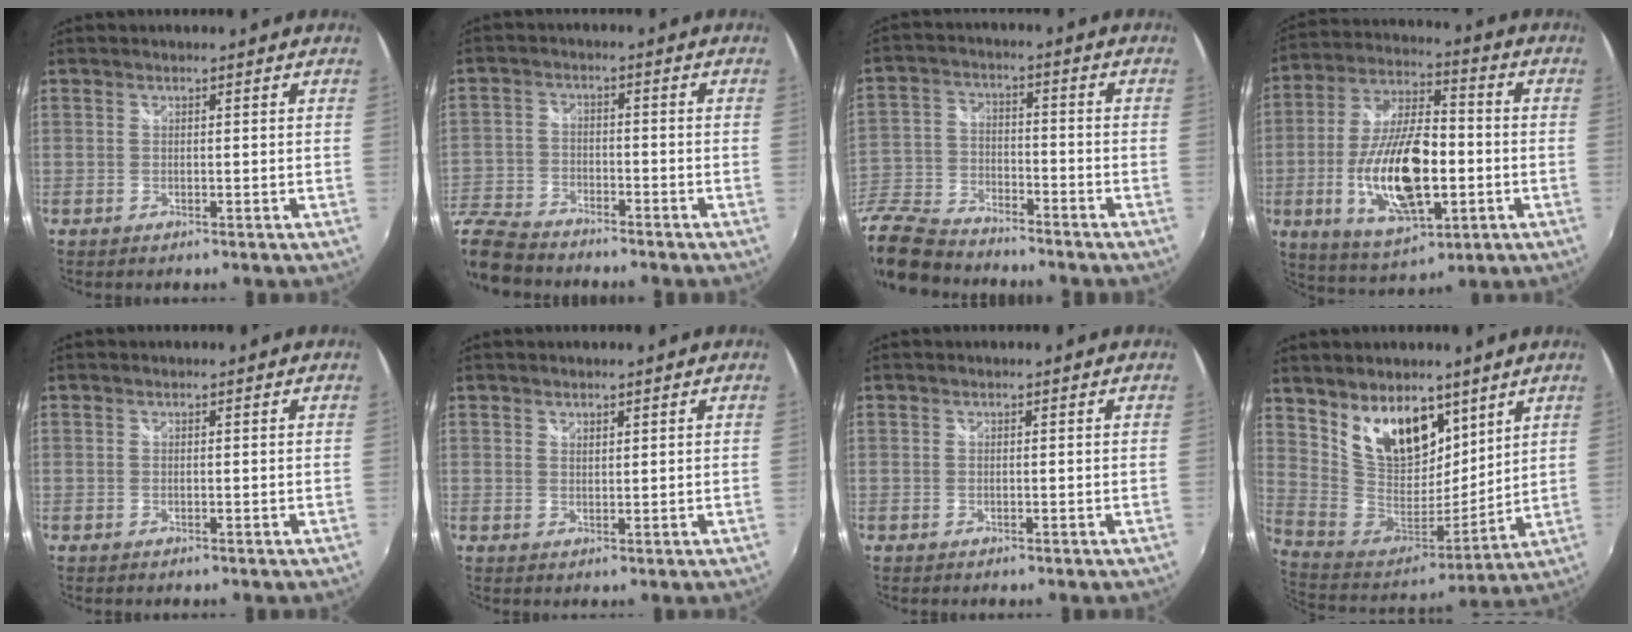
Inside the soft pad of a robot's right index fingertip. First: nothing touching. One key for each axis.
{"total": 13.2, "fx": -10.8, "fy": 5.4, "fz": 5.2, "tx": -0.150, "ty": -0.016, "tz": -0.211}
{"total": 21.9, "fx": -16.4, "fy": 10.1, "fz": 10.4, "tx": -0.278, "ty": -0.014, "tz": -0.296}
{"total": 19.5, "fx": -4.3, "fy": 8.2, "fz": 17.1, "tx": -0.339, "ty": -0.008, "tz": -0.068}
{"total": 0.0}
{"total": 1.2, "fx": 1.0, "fy": 0.6, "fz": 0.4, "tx": -0.003, "ty": 0.001, "tz": 0.017}
{"total": 0.0}
{"total": 17.4, "fx": 10.0, "fy": 9.9, "fz": 10.2, "tx": -0.196, "ty": 0.009, "tz": 0.202}